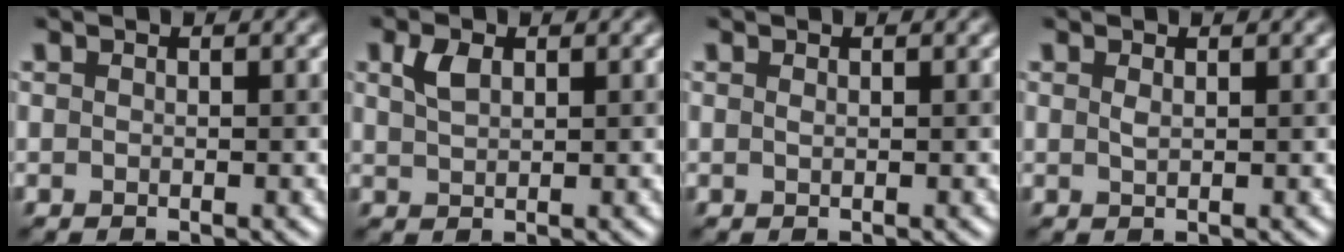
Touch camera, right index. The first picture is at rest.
{"total": 2.1, "force": [1.0, 1.0, 1.4], "torque": [-0.034, 0.005, 0.022]}
{"total": 0.0}
{"total": 0.6, "force": [0.3, 0.2, 0.5], "torque": [-0.016, 0.001, 0.007]}